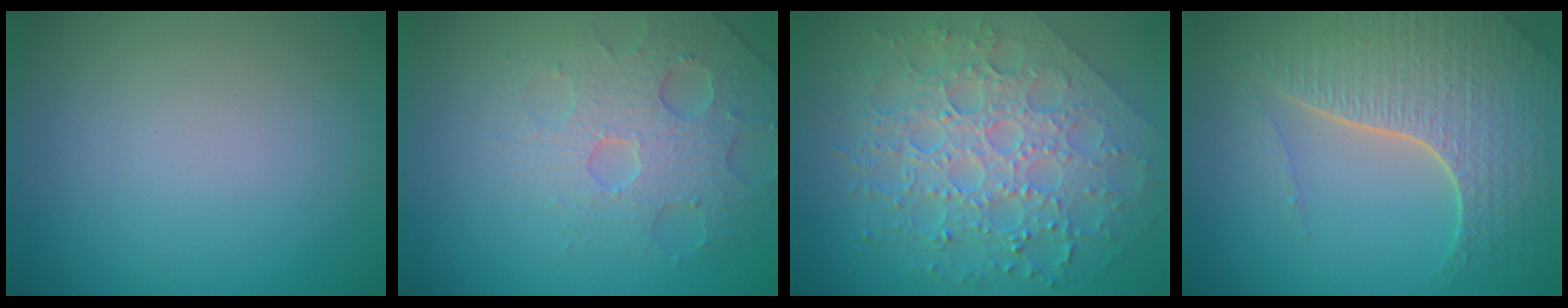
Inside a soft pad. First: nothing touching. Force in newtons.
{"total": 4.5, "press": 3.8, "slide": 2.3}
{"total": 8.3, "press": 6.1, "slide": 5.6}
{"total": 7.1, "press": 5.1, "slide": 5.0}